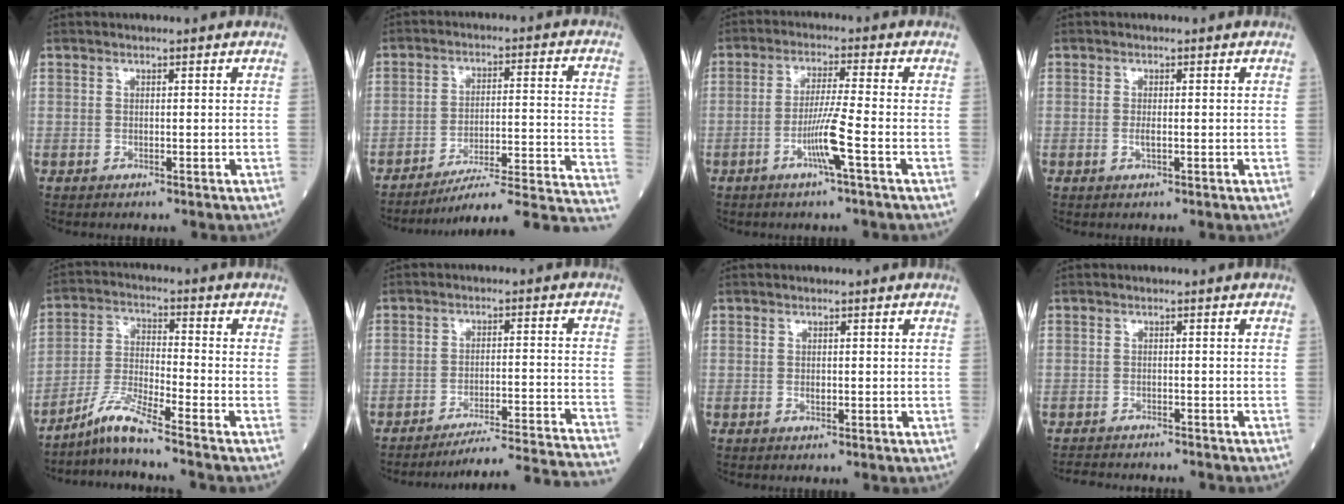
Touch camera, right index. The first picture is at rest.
{"total": 19.7, "force": [-17.7, -0.6, 8.7], "torque": [-0.056, 0.013, -0.240]}
{"total": 5.8, "force": [-2.3, -1.1, 5.2], "torque": [-0.102, -0.006, -0.047]}
{"total": 0.9, "force": [-0.2, 0.1, 0.9], "torque": [-0.022, -0.002, -0.002]}
{"total": 6.6, "force": [-5.7, -1.4, 3.0], "torque": [-0.071, -0.020, -0.113]}
{"total": 20.6, "force": [-19.7, -3.2, 5.2], "torque": [-0.026, -0.029, -0.260]}
{"total": 0.6, "force": [-0.1, 0.3, 0.5], "torque": [-0.013, -0.001, 0.000]}
{"total": 6.9, "force": [-6.5, 1.2, 2.0], "torque": [-0.029, -0.008, -0.092]}